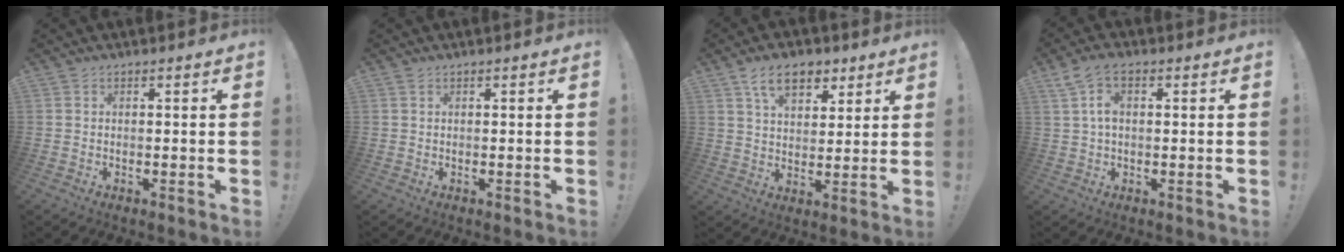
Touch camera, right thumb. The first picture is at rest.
{"total": 0.6, "force": [0.4, 0.3, 0.3], "torque": [-0.005, 0.001, 0.008]}
{"total": 11.2, "force": [6.3, 6.5, 6.5], "torque": [-0.099, -0.017, 0.118]}
{"total": 6.3, "force": [1.7, 3.5, 5.0], "torque": [-0.097, 0.004, 0.032]}